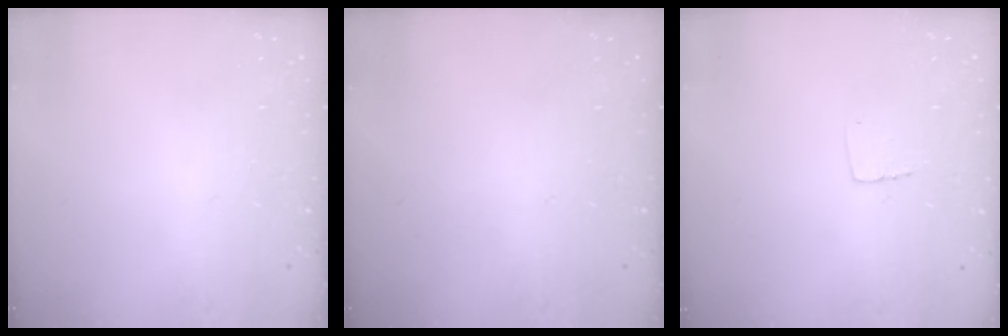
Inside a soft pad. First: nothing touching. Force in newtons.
{"total": 0.0}
{"total": 4.0, "press": 4.0, "slide": 0.3}